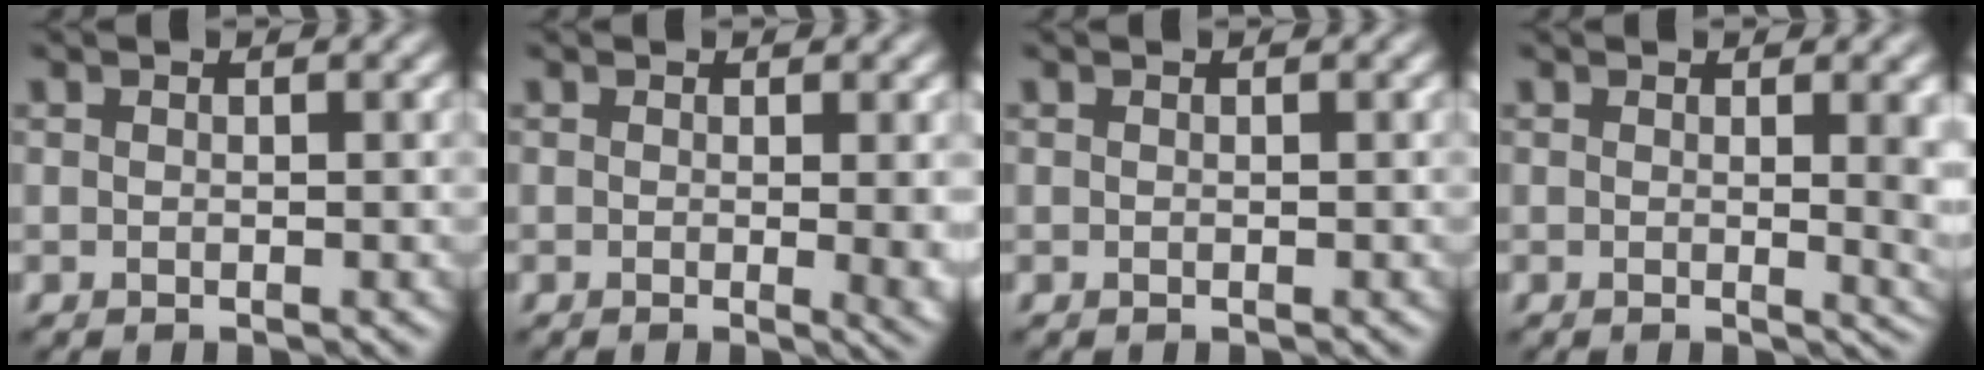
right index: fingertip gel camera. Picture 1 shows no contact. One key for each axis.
{"total": 4.3, "fx": 0.0, "fy": 1.6, "fz": 4.0, "tx": -0.030, "ty": -0.006, "tz": 0.001}
{"total": 0.0}
{"total": 5.0, "fx": 0.5, "fy": 1.9, "fz": 4.6, "tx": -0.033, "ty": -0.004, "tz": 0.010}